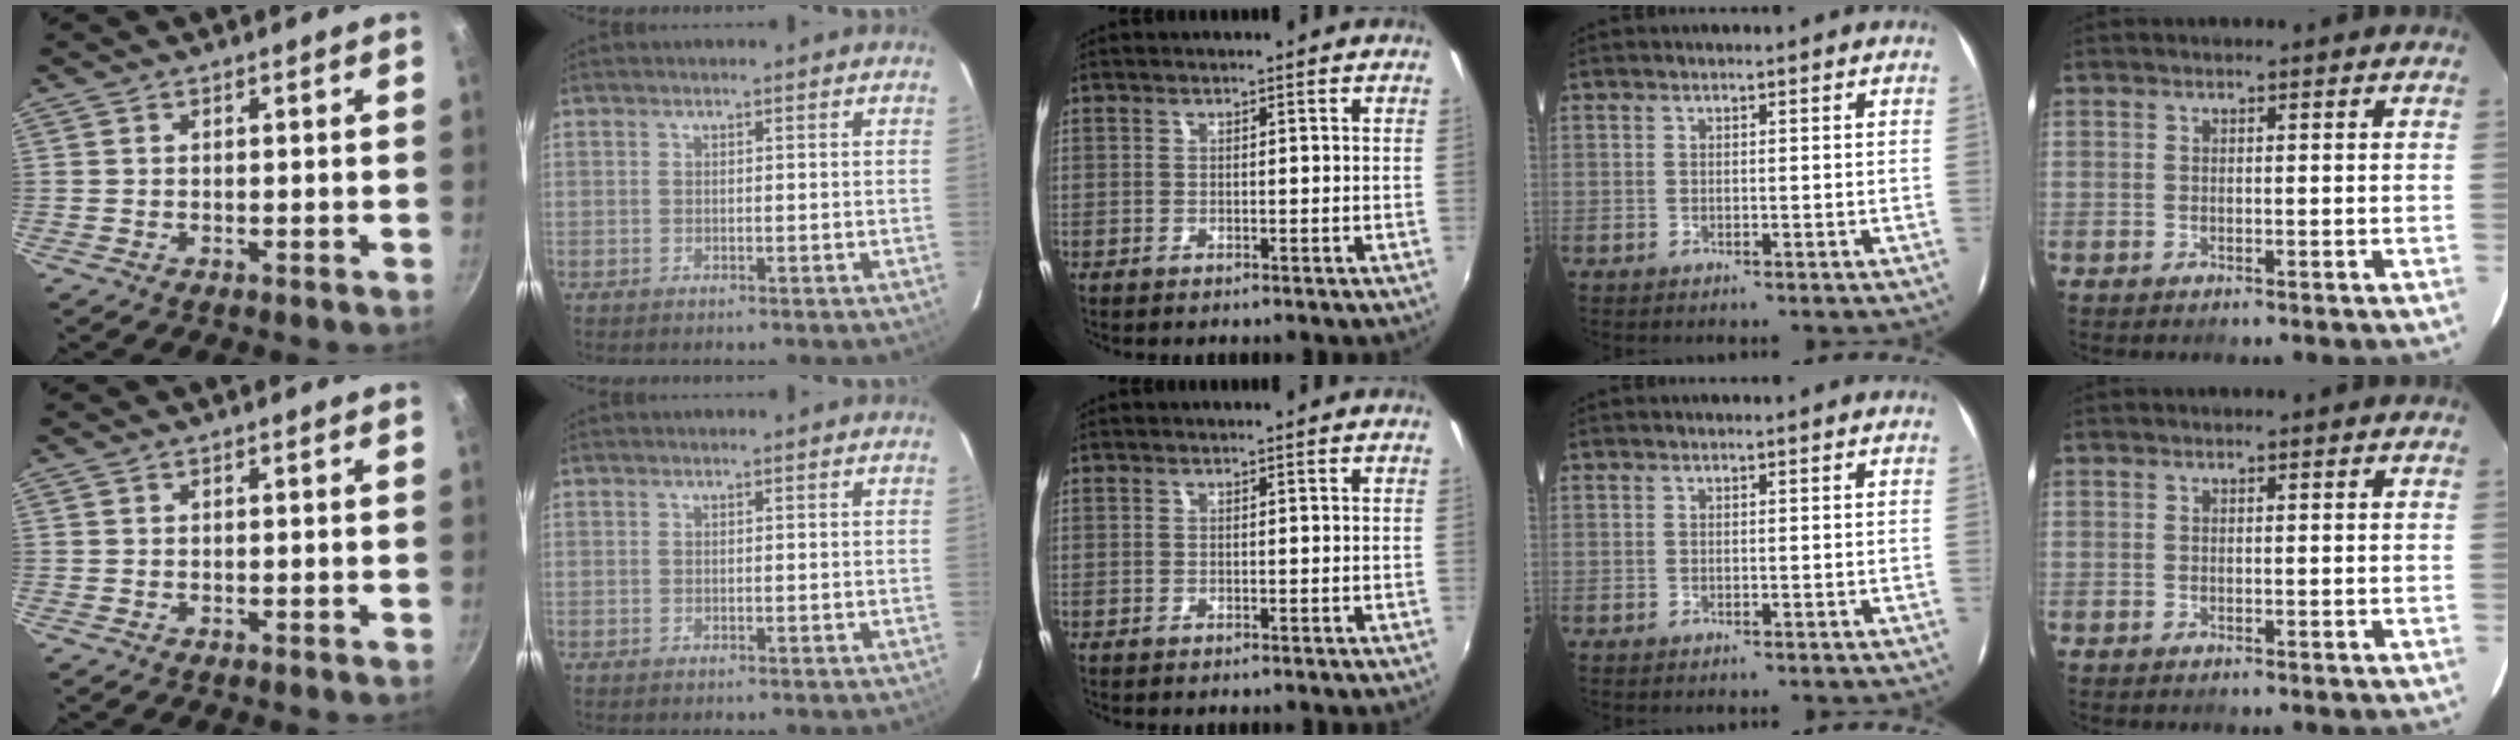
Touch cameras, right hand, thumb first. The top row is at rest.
{}